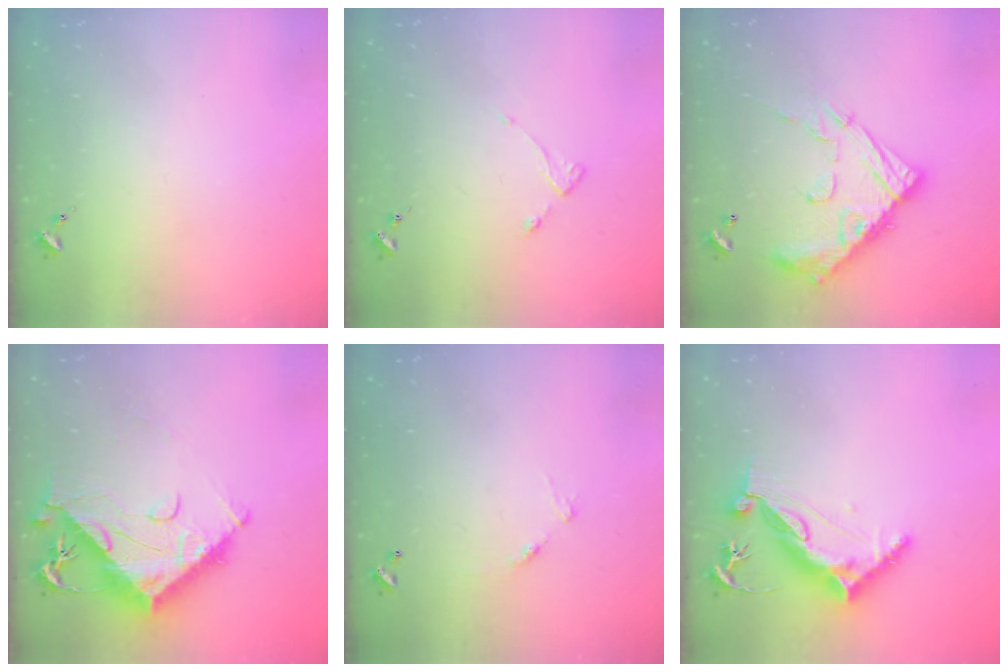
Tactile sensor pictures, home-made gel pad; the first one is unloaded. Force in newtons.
{"total": 2.8, "press": 2.7, "slide": 0.5}
{"total": 18.0, "press": 18.0, "slide": 1.4}
{"total": 17.1, "press": 17.0, "slide": 1.9}
{"total": 7.0, "press": 7.0, "slide": 0.5}
{"total": 10.7, "press": 10.6, "slide": 1.2}